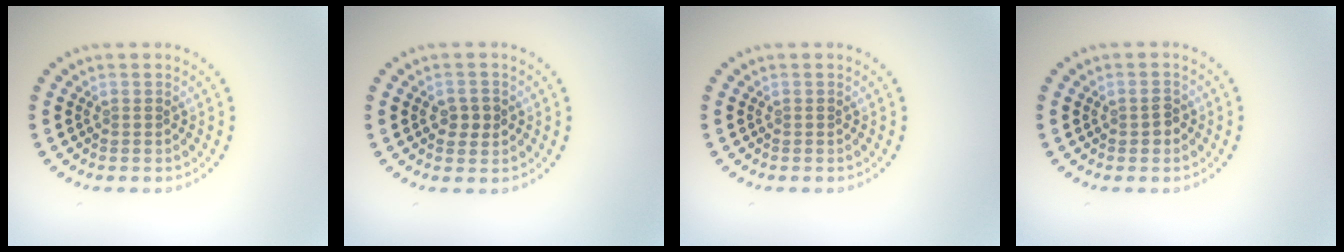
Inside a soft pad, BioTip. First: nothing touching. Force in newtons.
{"total": 1.9, "press": 1.9, "slide": 0.3}
{"total": 0.0}
{"total": 1.4, "press": 1.4, "slide": 0.1}